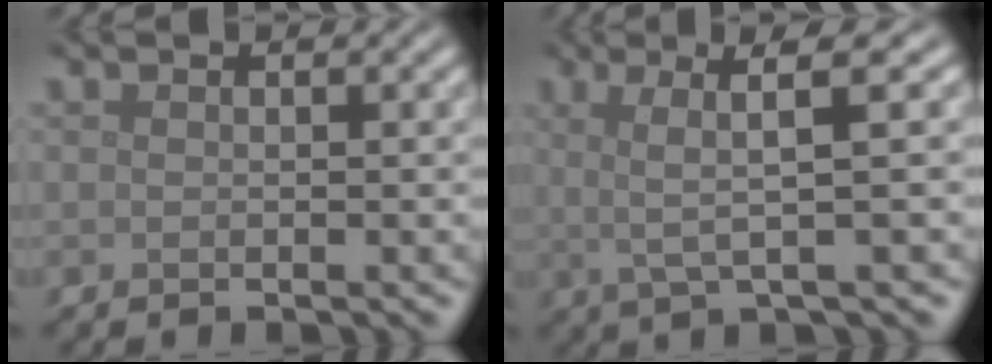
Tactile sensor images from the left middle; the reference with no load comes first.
{"total": 4.9, "force": [1.4, 0.7, 4.6], "torque": [-0.085, 0.012, 0.023]}